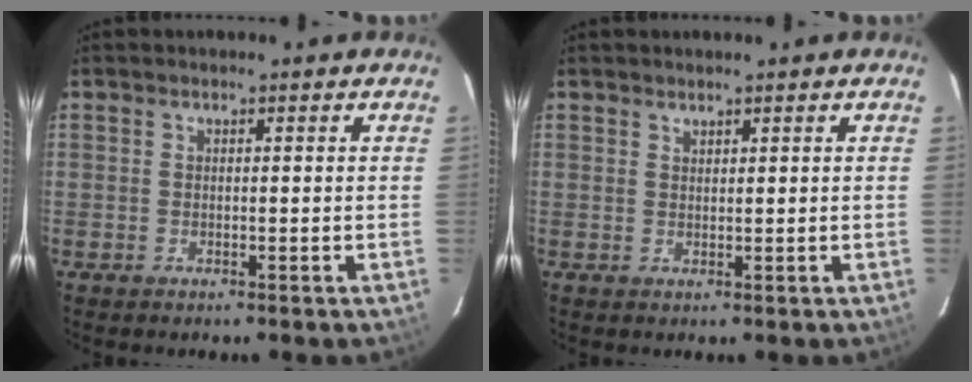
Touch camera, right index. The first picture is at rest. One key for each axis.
{"total": 0.8, "fx": 0.8, "fy": 0.2, "fz": 0.1, "tx": -0.002, "ty": 0.001, "tz": 0.016}